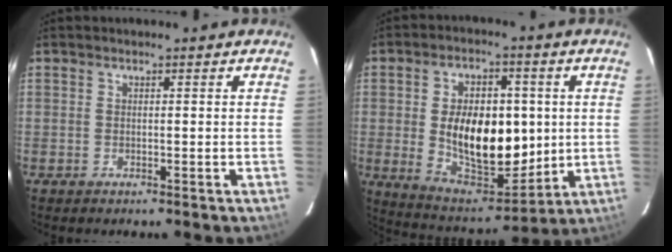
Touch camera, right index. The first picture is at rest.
{"total": 17.6, "force": [0.4, 10.1, 14.3], "torque": [-0.252, -0.002, 0.027]}